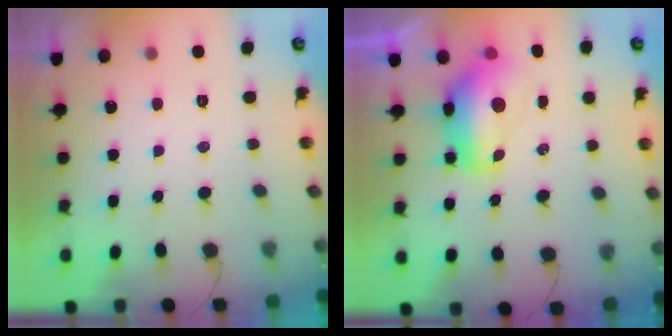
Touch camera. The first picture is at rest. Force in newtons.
{"total": 11.5, "press": 11.4, "slide": 1.2}